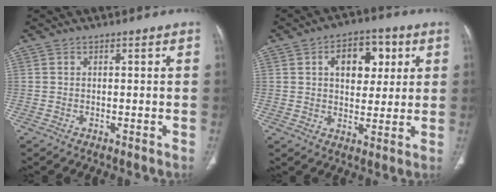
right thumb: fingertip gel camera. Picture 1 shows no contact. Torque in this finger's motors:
{"motor_torque": [0.23, 2.47, 1.12, 0.08, 0.04]}